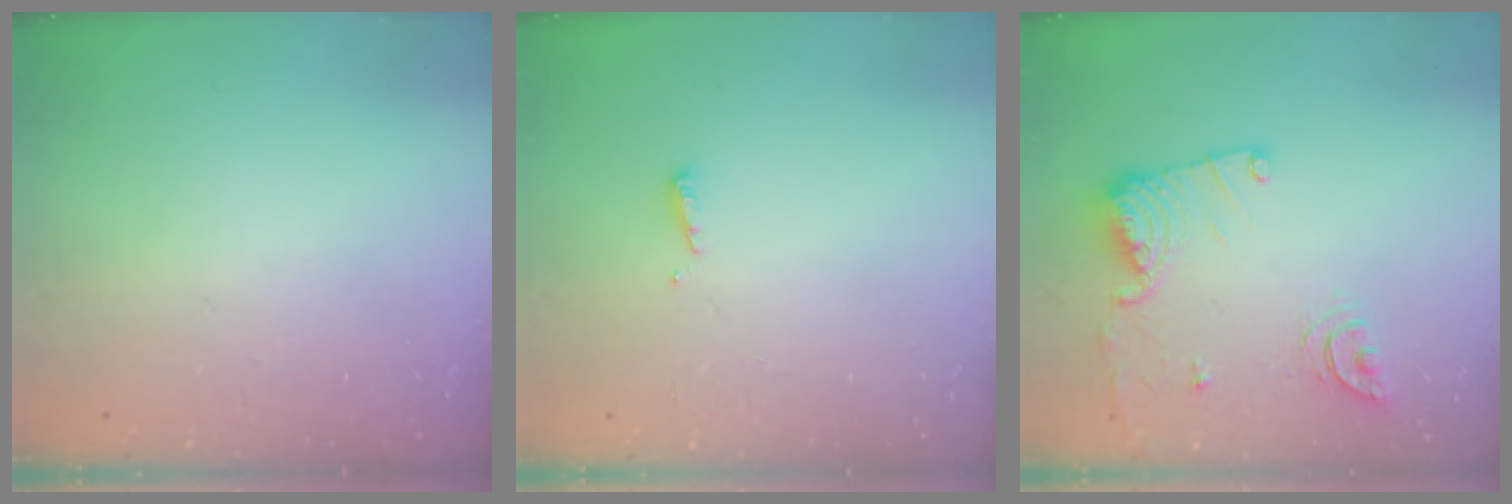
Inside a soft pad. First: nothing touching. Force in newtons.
{"total": 3.7, "press": 3.6, "slide": 0.6}
{"total": 14.2, "press": 14.2, "slide": 1.4}